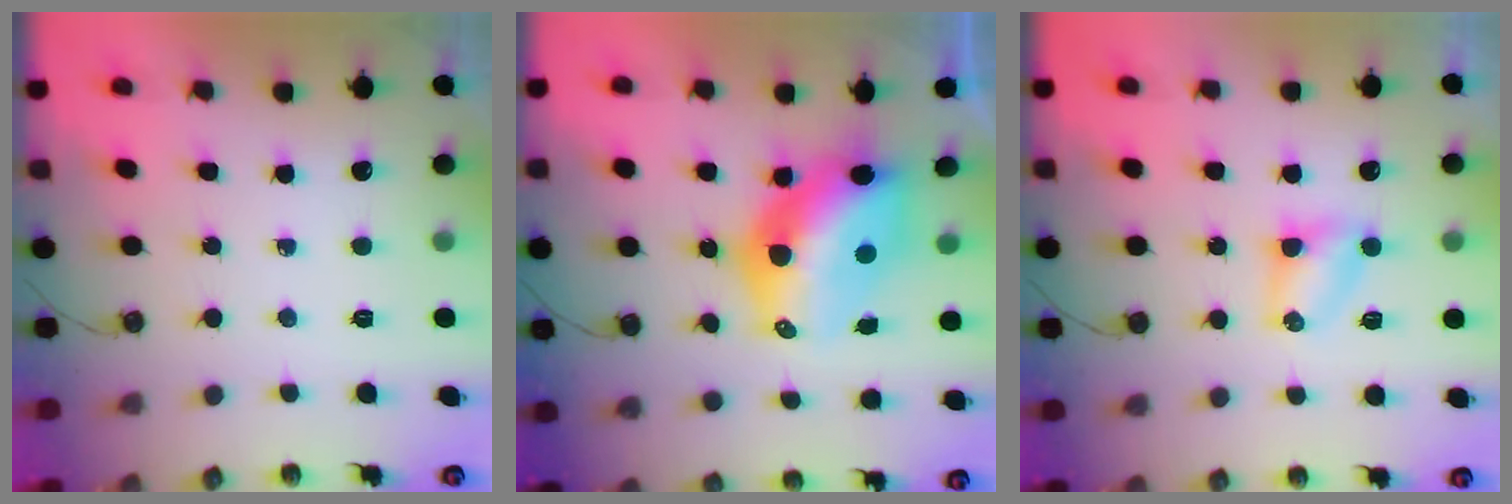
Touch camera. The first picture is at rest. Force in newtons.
{"total": 13.9, "press": 13.8, "slide": 1.3}
{"total": 4.1, "press": 4.1, "slide": 0.4}